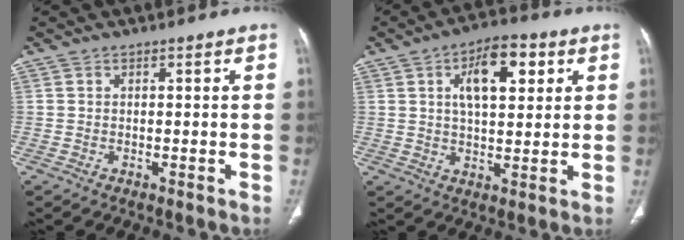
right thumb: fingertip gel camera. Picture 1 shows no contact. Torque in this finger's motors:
{"motor_torque": [1.18, 3.83, 0.89, -0.13, 0.06]}